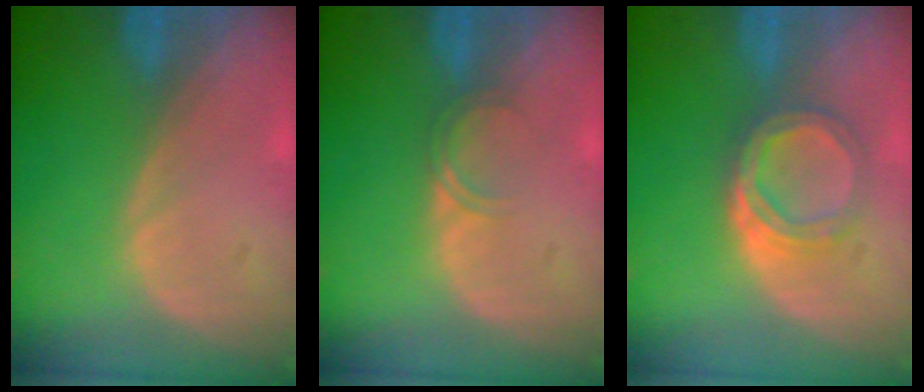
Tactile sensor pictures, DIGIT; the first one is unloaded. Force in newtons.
{"total": 1.7, "press": 1.7, "slide": 0.3}
{"total": 5.6, "press": 5.0, "slide": 2.5}